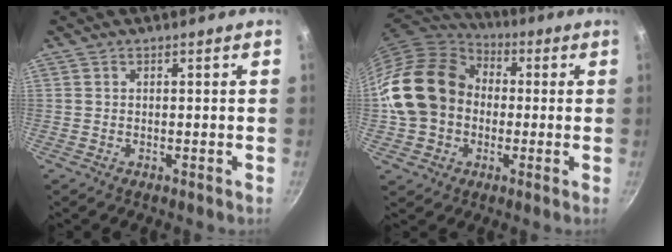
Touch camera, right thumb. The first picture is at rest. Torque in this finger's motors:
{"motor_torque": [2.12, 2.89, 1.23, -0.93, 0.28]}